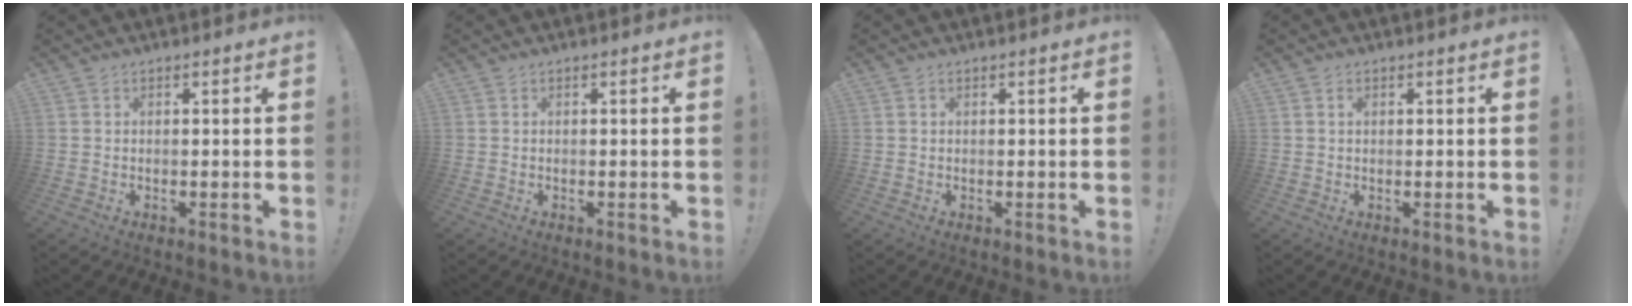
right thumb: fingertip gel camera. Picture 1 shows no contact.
{"total": 0.0}
{"total": 0.0}
{"total": 0.6, "force": [0.1, 0.5, 0.3], "torque": [-0.004, 0.001, 0.002]}